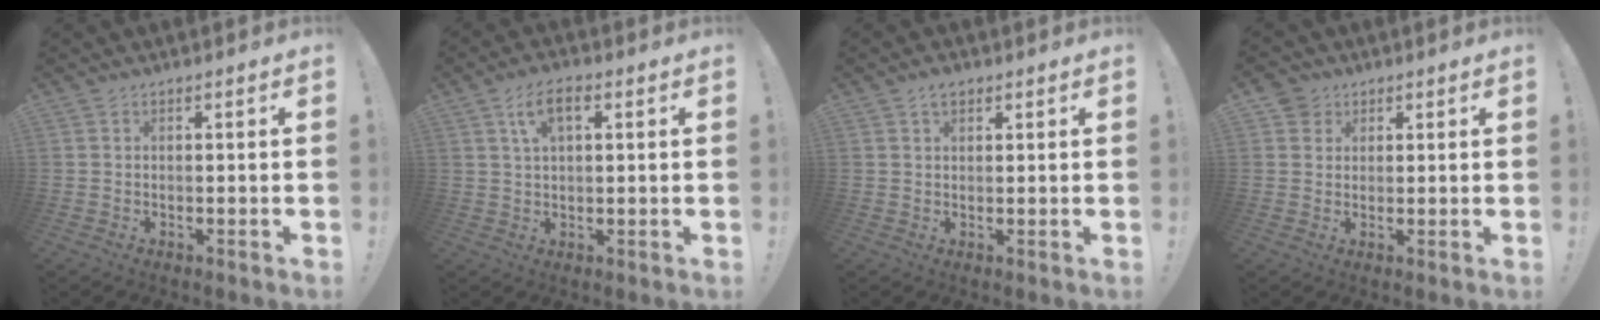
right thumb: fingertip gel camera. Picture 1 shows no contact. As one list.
[{"total": 6.7, "force": [2.5, 3.3, 5.3], "torque": [-0.093, 0.004, 0.044]}, {"total": 2.9, "force": [1.8, 1.7, 1.6], "torque": [-0.022, -0.004, 0.031]}, {"total": 4.0, "force": [1.9, 3.5, 0.7], "torque": [-0.008, -0.008, 0.036]}]